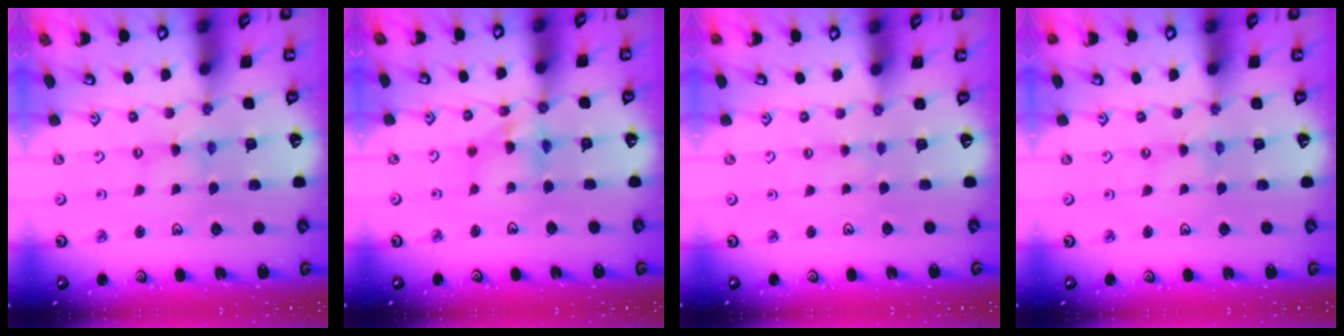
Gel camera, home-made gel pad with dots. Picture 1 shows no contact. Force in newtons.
{"total": 9.6, "press": 9.5, "slide": 0.9}
{"total": 2.0, "press": 2.0, "slide": 0.3}
{"total": 0.0}